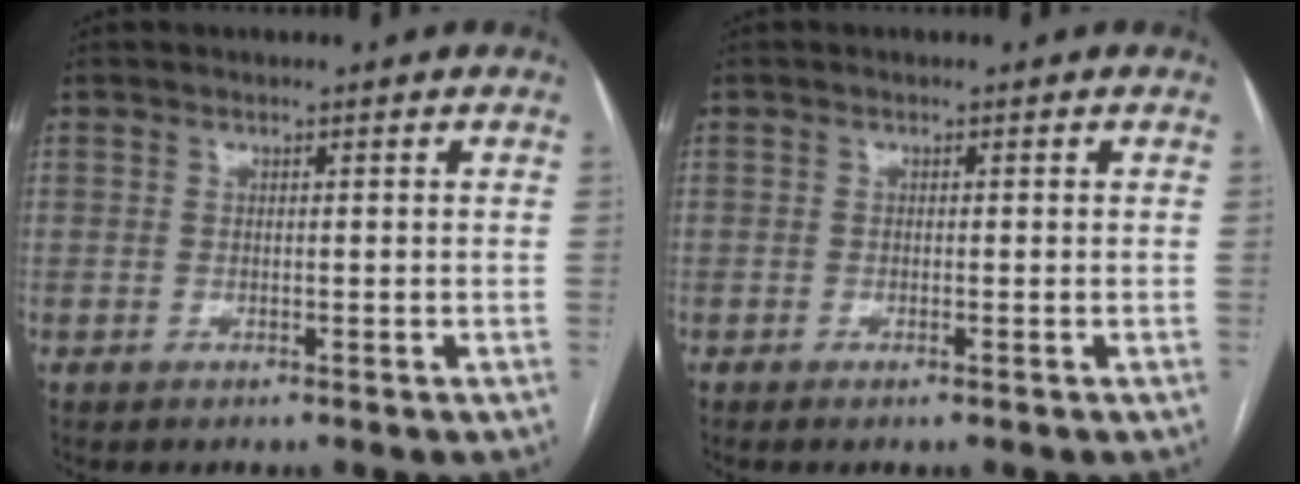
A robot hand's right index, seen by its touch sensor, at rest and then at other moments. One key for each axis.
{"total": 0.7, "fx": -0.5, "fy": 0.0, "fz": 0.6, "tx": -0.011, "ty": -0.001, "tz": -0.008}